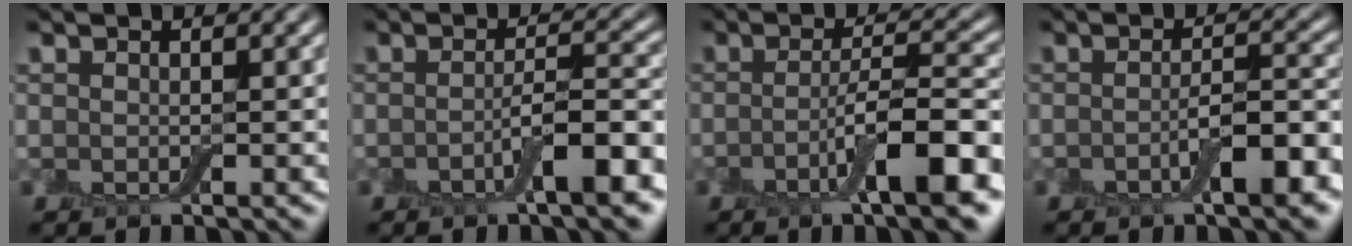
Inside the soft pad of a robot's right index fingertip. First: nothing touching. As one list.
[{"total": 4.8, "force": [-1.9, 0.9, 4.3], "torque": [-0.066, 0.009, -0.036]}, {"total": 7.6, "force": [-2.9, 1.3, 7.0], "torque": [-0.109, 0.009, -0.054]}, {"total": 4.3, "force": [-1.7, 1.1, 3.8], "torque": [-0.063, 0.004, -0.030]}]